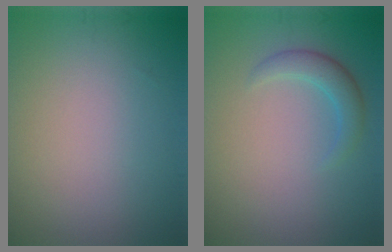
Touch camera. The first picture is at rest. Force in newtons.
{"total": 2.3, "press": 2.2, "slide": 0.1}